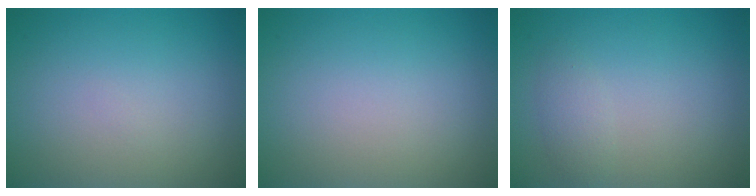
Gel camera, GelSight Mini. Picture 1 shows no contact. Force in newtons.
{"total": 0.0}
{"total": 1.3, "press": 1.3, "slide": 0.1}